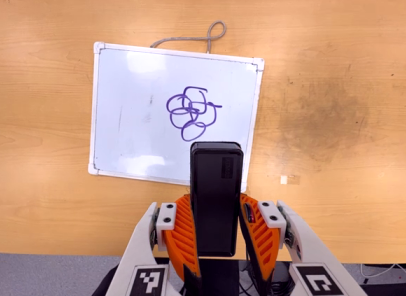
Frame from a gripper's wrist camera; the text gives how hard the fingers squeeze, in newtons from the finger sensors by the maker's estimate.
{"total": 5.6, "left": 3.9, "right": 7.4}